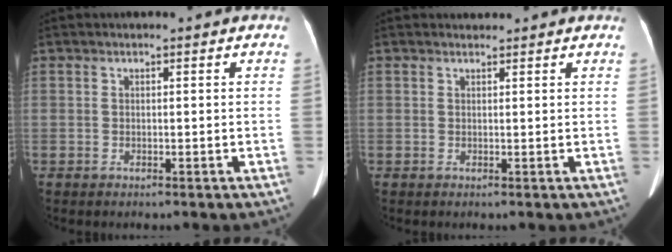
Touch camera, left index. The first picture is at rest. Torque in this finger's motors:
{"motor_torque": [0.17, -0.09, -0.18, 0.01]}